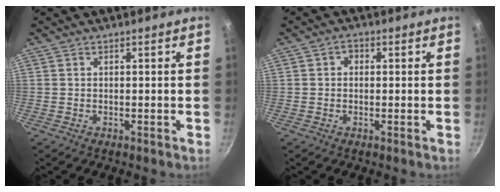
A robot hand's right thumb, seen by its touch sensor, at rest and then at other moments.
{"total": 2.1, "force": [0.2, 1.7, 1.2], "torque": [-0.013, 0.005, 0.000]}